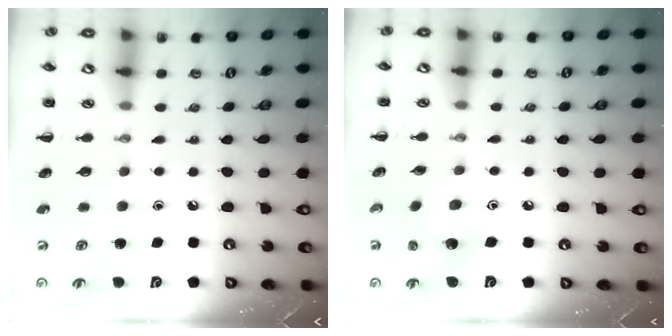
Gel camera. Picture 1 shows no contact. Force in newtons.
{"total": 2.7, "press": 2.7, "slide": 0.6}